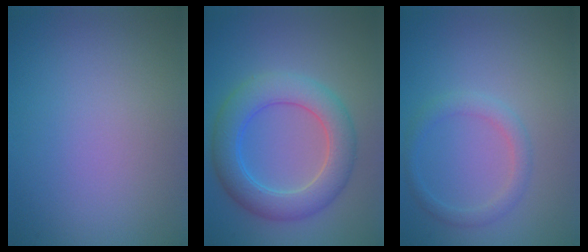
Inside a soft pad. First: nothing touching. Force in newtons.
{"total": 5.6, "press": 5.6, "slide": 0.2}
{"total": 1.9, "press": 1.8, "slide": 0.1}